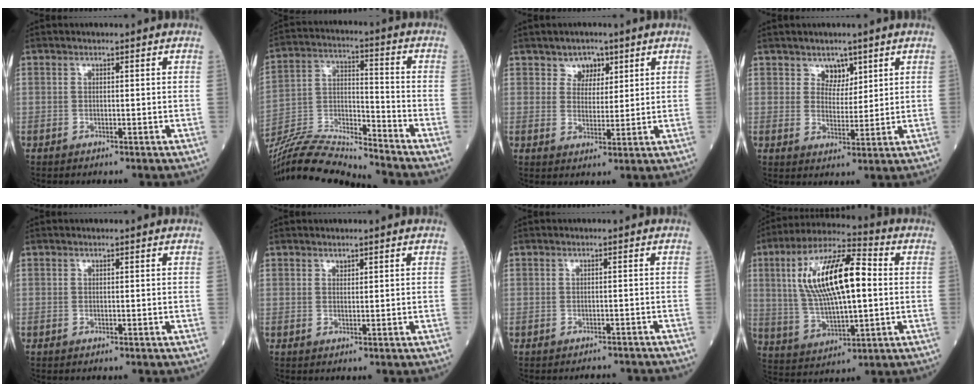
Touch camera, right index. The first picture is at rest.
{"total": 16.0, "force": [-15.3, -0.7, 4.3], "torque": [-0.083, 0.014, -0.282]}
{"total": 3.7, "force": [2.3, 2.7, 1.0], "torque": [-0.010, 0.005, 0.040]}
{"total": 3.4, "force": [2.3, 2.2, 1.2], "torque": [-0.013, -0.001, 0.042]}
{"total": 0.0}
{"total": 0.6, "force": [0.6, 0.2, 0.1], "torque": [-0.004, -0.002, 0.011]}
{"total": 3.7, "force": [-3.5, 1.0, 0.4], "torque": [0.002, 0.000, -0.039]}
{"total": 17.3, "force": [2.7, 5.1, 16.3], "torque": [-0.321, 0.027, 0.050]}